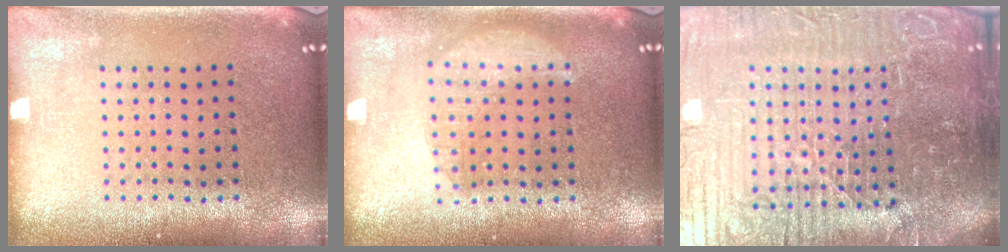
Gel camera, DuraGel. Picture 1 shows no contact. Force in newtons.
{"total": 1.4, "press": 1.4, "slide": 0.1}
{"total": 7.8, "press": 7.0, "slide": 3.5}